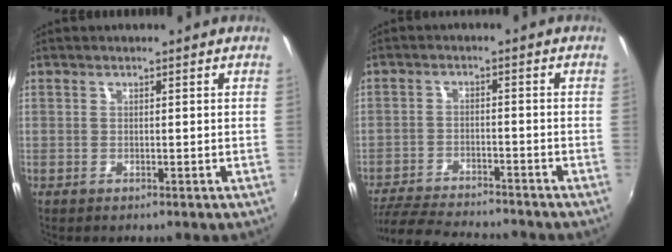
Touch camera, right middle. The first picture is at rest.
{"total": 13.9, "force": [-12.6, 2.2, 5.5], "torque": [-0.130, -0.023, -0.203]}